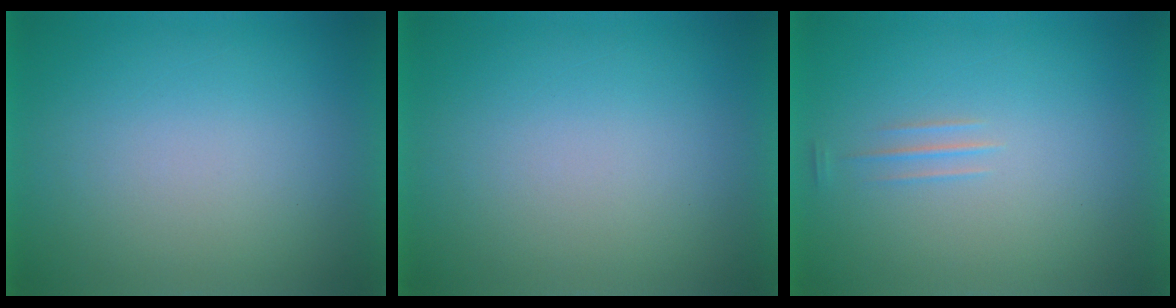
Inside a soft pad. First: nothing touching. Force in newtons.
{"total": 0.0}
{"total": 1.3}